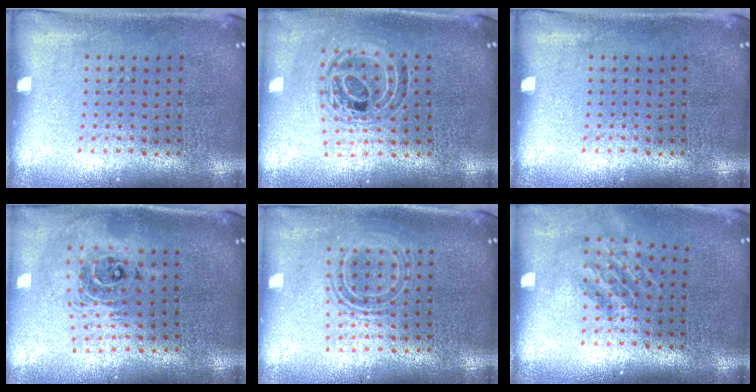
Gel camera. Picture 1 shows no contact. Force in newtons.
{"total": 1.0, "press": 0.9, "slide": 0.2}
{"total": 0.0}
{"total": 2.1, "press": 1.7, "slide": 1.4}
{"total": 1.8, "press": 1.3, "slide": 1.1}
{"total": 1.5, "press": 1.1, "slide": 1.0}